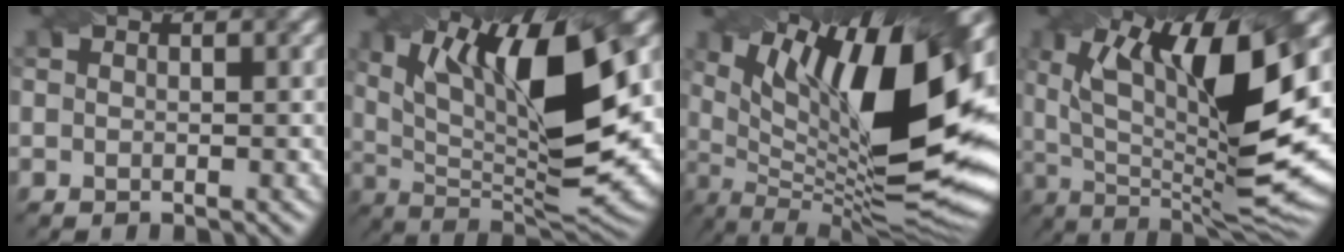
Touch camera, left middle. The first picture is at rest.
{"total": 14.3, "force": [4.4, 4.1, 13.0], "torque": [-0.211, -0.004, 0.076]}
{"total": 17.1, "force": [5.4, 5.1, 15.4], "torque": [-0.246, 0.004, 0.102]}
{"total": 14.9, "force": [4.1, 4.5, 13.6], "torque": [-0.224, -0.012, 0.073]}